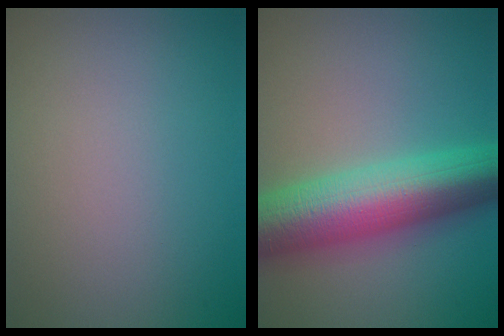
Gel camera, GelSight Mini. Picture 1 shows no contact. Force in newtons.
{"total": 10.5, "press": 10.5, "slide": 0.0}